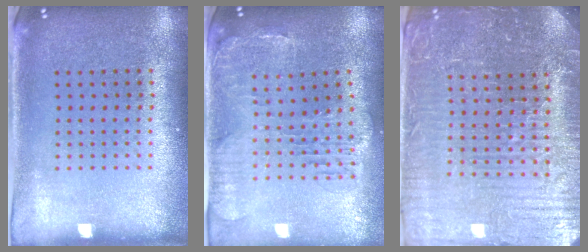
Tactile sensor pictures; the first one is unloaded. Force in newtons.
{"total": 1.5, "press": 1.4, "slide": 0.4}
{"total": 5.2, "press": 4.9, "slide": 1.7}